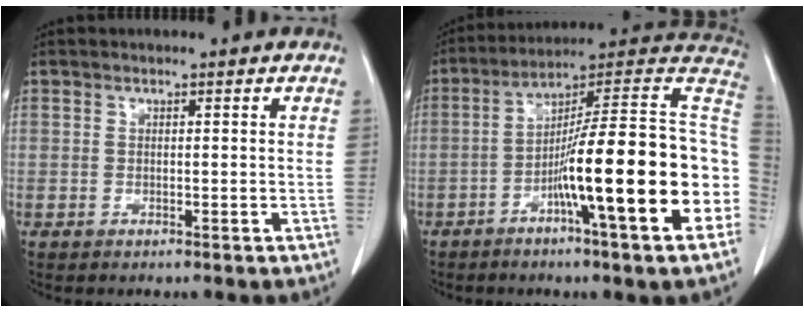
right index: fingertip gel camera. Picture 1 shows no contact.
{"total": 23.3, "force": [-6.1, 0.6, 22.5], "torque": [-0.252, 0.015, -0.101]}